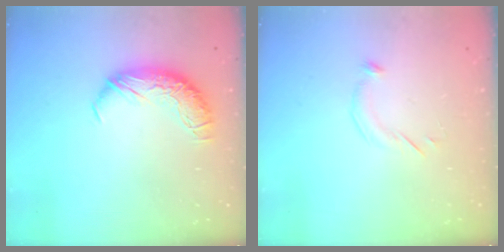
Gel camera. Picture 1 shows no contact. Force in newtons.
{"total": 5.4, "press": 5.4, "slide": 0.4}